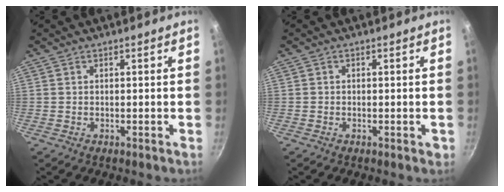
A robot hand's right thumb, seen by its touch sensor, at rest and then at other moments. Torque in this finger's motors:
{"motor_torque": [-0.16, 0.18, -0.35, 0.14, -0.03]}